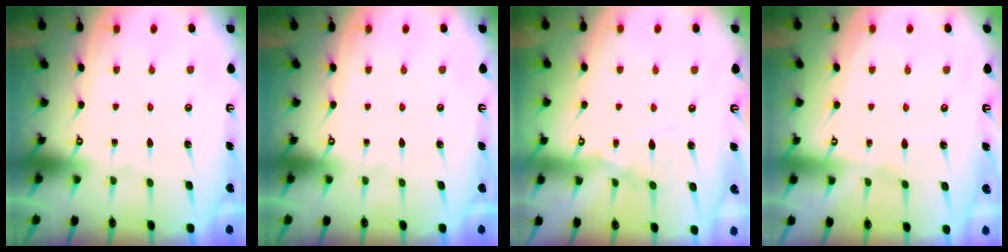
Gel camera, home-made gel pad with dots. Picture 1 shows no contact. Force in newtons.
{"total": 0.0}
{"total": 7.1, "press": 7.0, "slide": 0.4}
{"total": 2.2, "press": 2.1, "slide": 0.4}